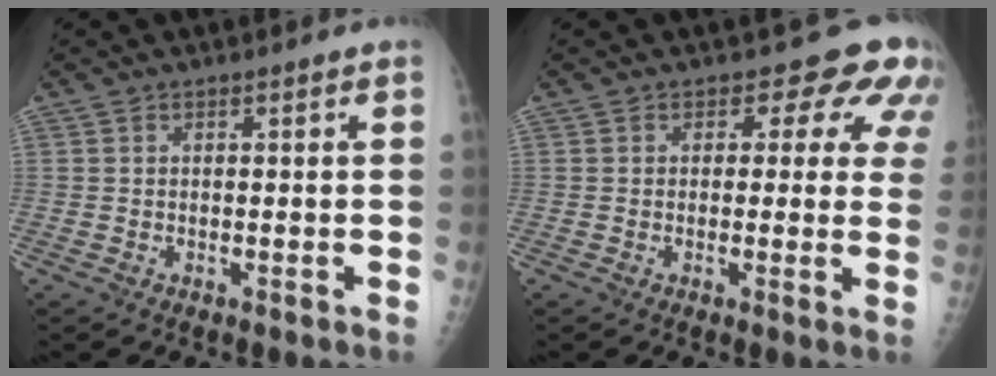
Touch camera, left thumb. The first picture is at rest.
{"total": 7.5, "force": [4.4, 4.6, 3.9], "torque": [-0.003, -0.014, 0.028]}